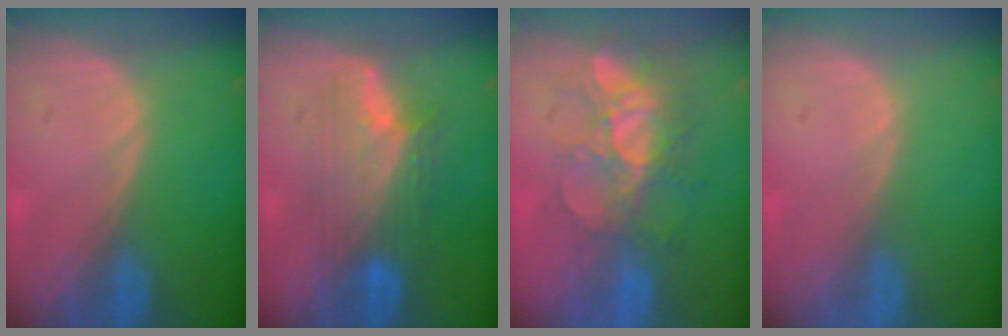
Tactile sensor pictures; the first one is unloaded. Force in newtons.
{"total": 7.6, "press": 7.4, "slide": 1.5}
{"total": 9.7, "press": 8.5, "slide": 4.6}
{"total": 0.0}